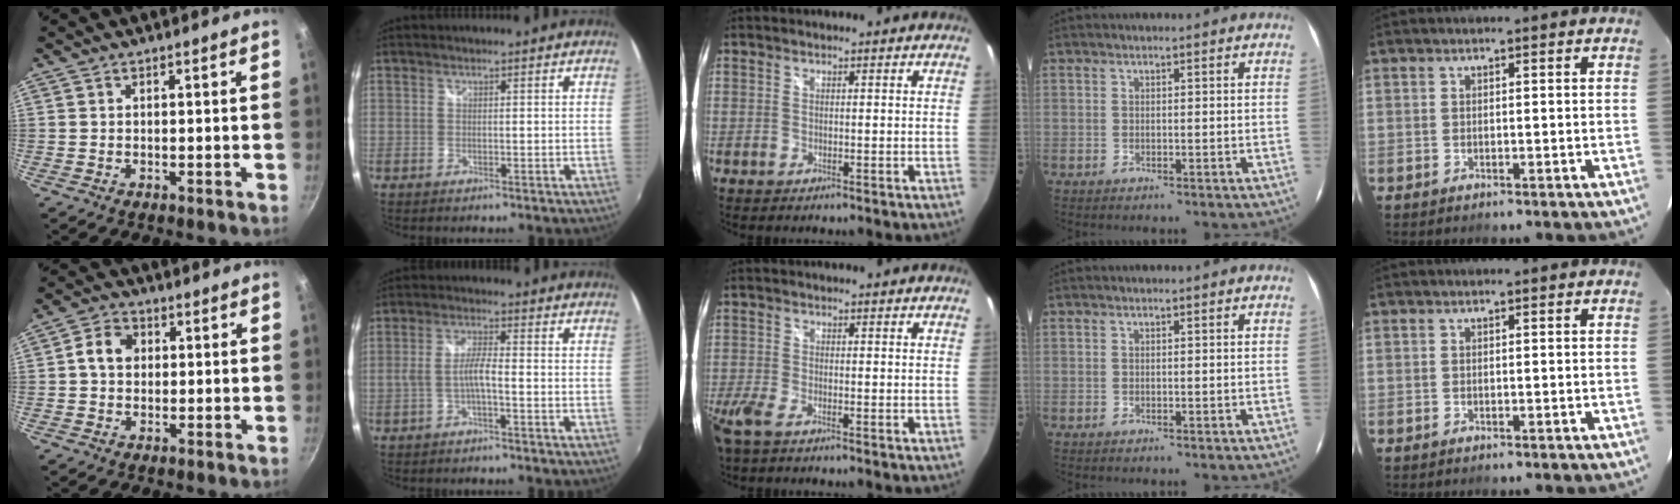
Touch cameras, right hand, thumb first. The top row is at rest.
{"thumb": {"total": 5.6, "force": [0.8, 4.5, 3.2], "torque": [-0.040, 0.011, 0.002]}, "index": {"total": 3.8, "force": [-1.5, 0.3, 3.5], "torque": [-0.076, 0.006, -0.027]}, "middle": {"total": 4.3, "force": [-2.9, 1.2, 2.9], "torque": [-0.076, -0.015, -0.057]}}